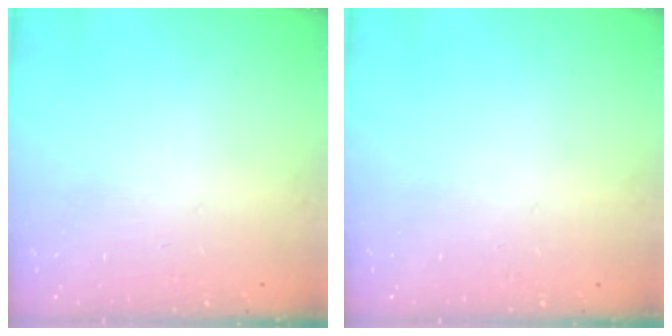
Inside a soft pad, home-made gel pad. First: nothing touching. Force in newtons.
{"total": 0.0}